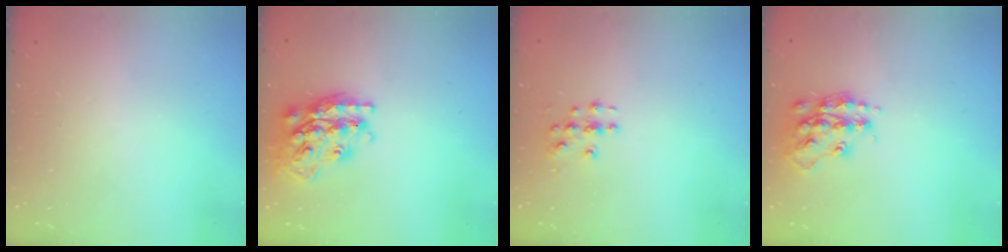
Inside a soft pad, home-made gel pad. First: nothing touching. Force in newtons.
{"total": 22.6, "press": 22.5, "slide": 1.7}
{"total": 3.9, "press": 3.9, "slide": 0.2}
{"total": 14.7, "press": 14.7, "slide": 0.9}